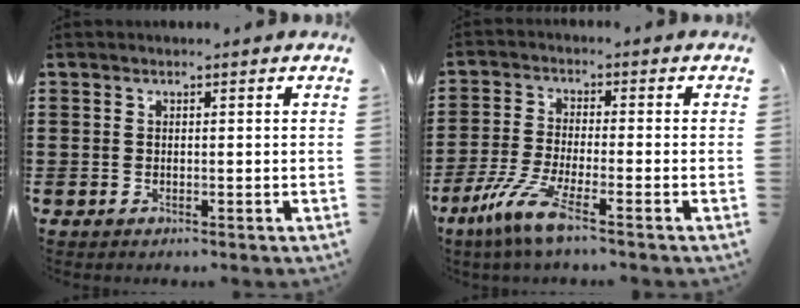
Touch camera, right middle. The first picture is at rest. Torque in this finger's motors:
{"motor_torque": [2.14, 0.00, 0.57, 0.16]}